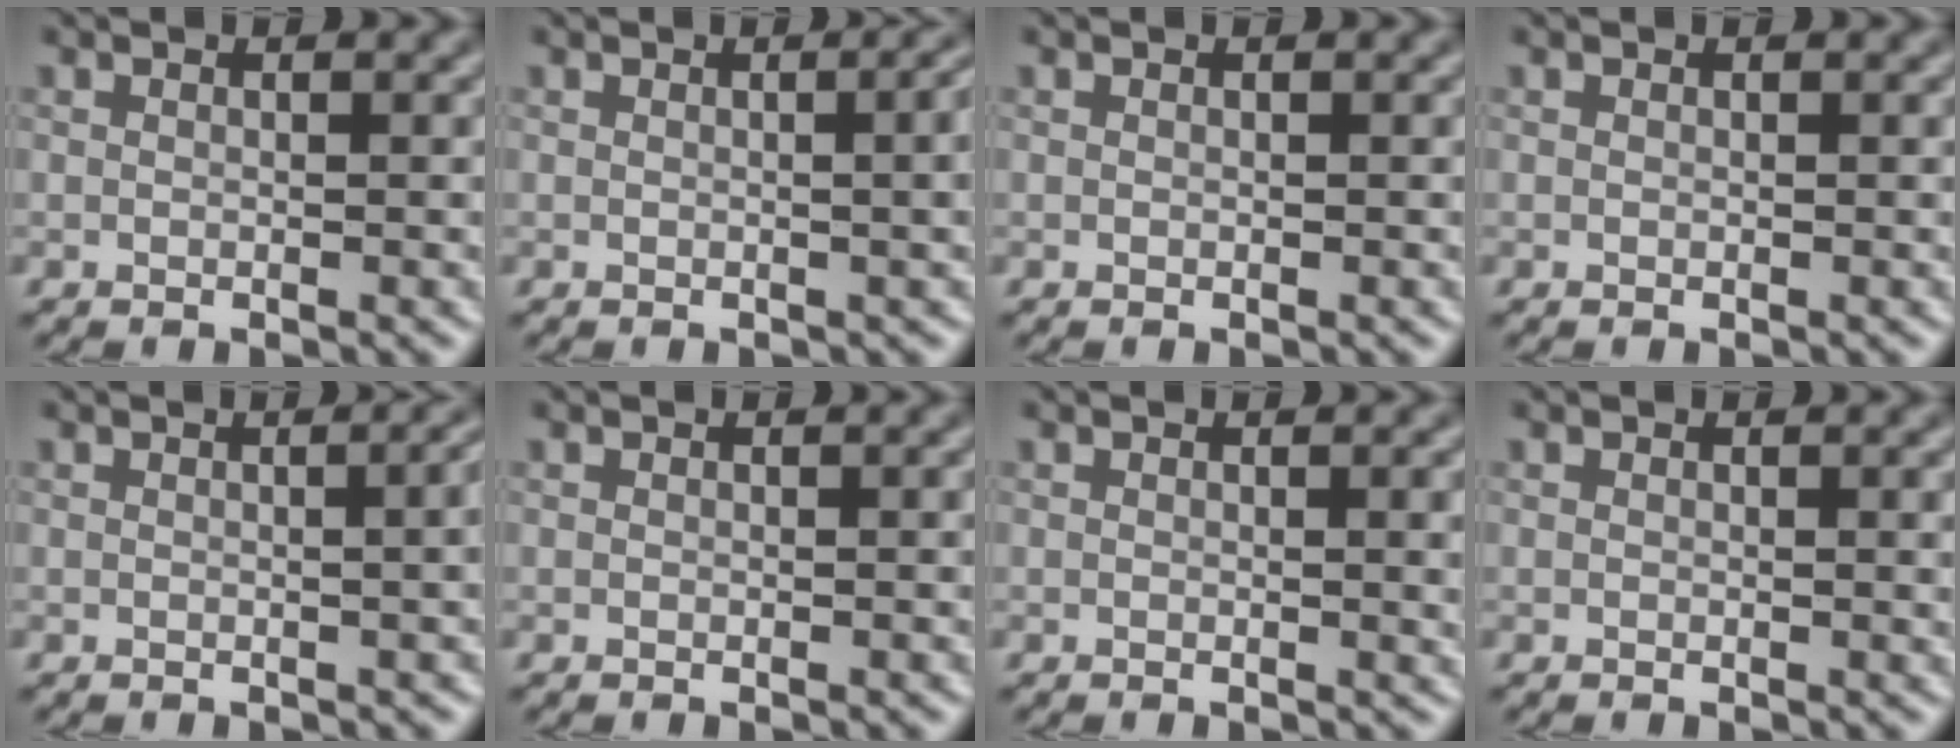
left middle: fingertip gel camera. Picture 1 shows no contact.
{"total": 4.5, "force": [0.3, 2.0, 4.1], "torque": [-0.022, 0.012, 0.002]}
{"total": 0.0}
{"total": 0.0}
{"total": 4.1, "force": [0.2, 1.9, 3.6], "torque": [-0.014, 0.014, 0.002]}
{"total": 0.0}
{"total": 2.2, "force": [0.3, 0.7, 2.1], "torque": [-0.021, 0.001, 0.002]}
{"total": 0.9, "force": [0.3, 0.3, 0.9], "torque": [-0.008, 0.000, 0.002]}